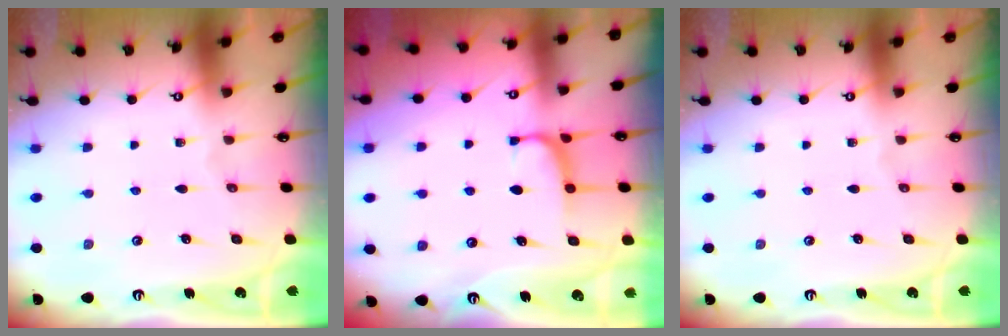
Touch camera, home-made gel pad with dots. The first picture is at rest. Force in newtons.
{"total": 0.6, "press": 0.1, "slide": 0.6}
{"total": 0.0}